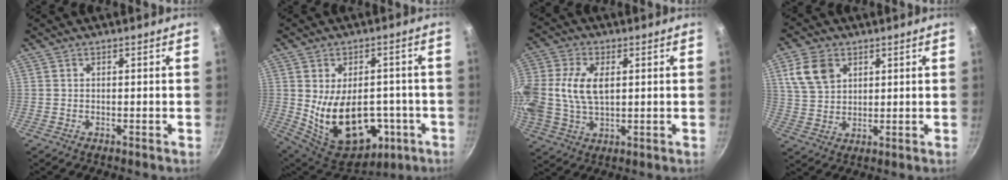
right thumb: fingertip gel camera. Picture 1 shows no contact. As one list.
[{"total": 19.8, "force": [-3.5, 12.9, 14.6], "torque": [-0.205, 0.001, -0.022]}, {"total": 14.0, "force": [2.0, 8.8, 10.7], "torque": [-0.230, 0.017, 0.034]}, {"total": 8.4, "force": [3.6, 5.9, 4.7], "torque": [-0.076, -0.005, 0.073]}]